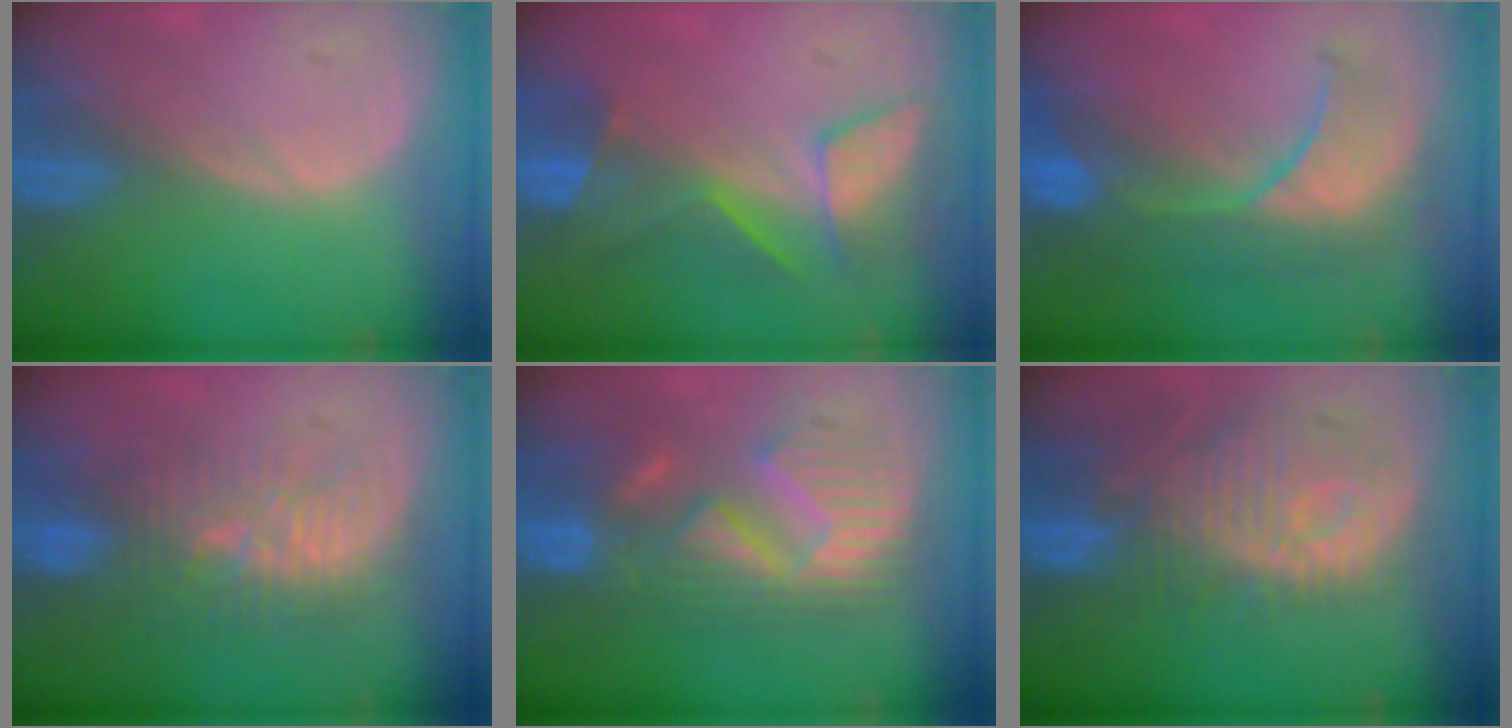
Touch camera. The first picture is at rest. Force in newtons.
{"total": 8.6, "press": 7.3, "slide": 4.5}
{"total": 10.0, "press": 9.2, "slide": 4.1}
{"total": 9.5, "press": 9.1, "slide": 2.8}
{"total": 10.4, "press": 10.4, "slide": 0.7}
{"total": 12.2, "press": 10.9, "slide": 5.4}